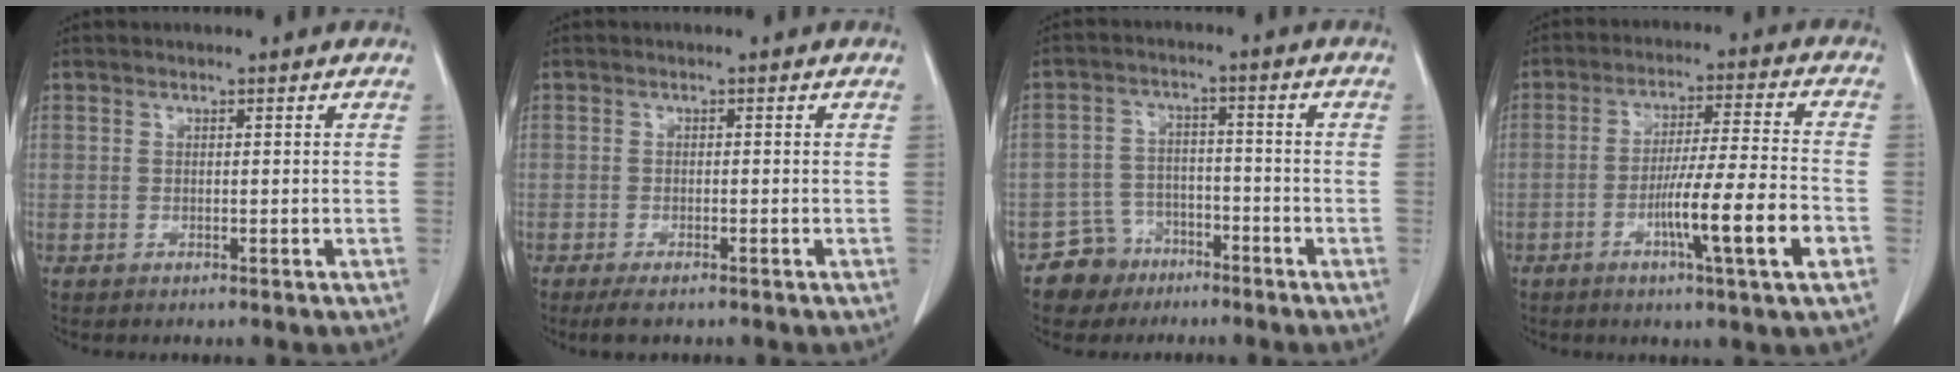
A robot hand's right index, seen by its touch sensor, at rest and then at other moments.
{"total": 2.4, "force": [-1.8, 0.5, 1.5], "torque": [-0.030, -0.007, -0.027]}
{"total": 5.9, "force": [-3.9, 4.4, -0.1], "torque": [0.009, 0.012, -0.065]}
{"total": 12.2, "force": [-4.4, -0.6, 11.4], "torque": [-0.190, -0.008, -0.075]}